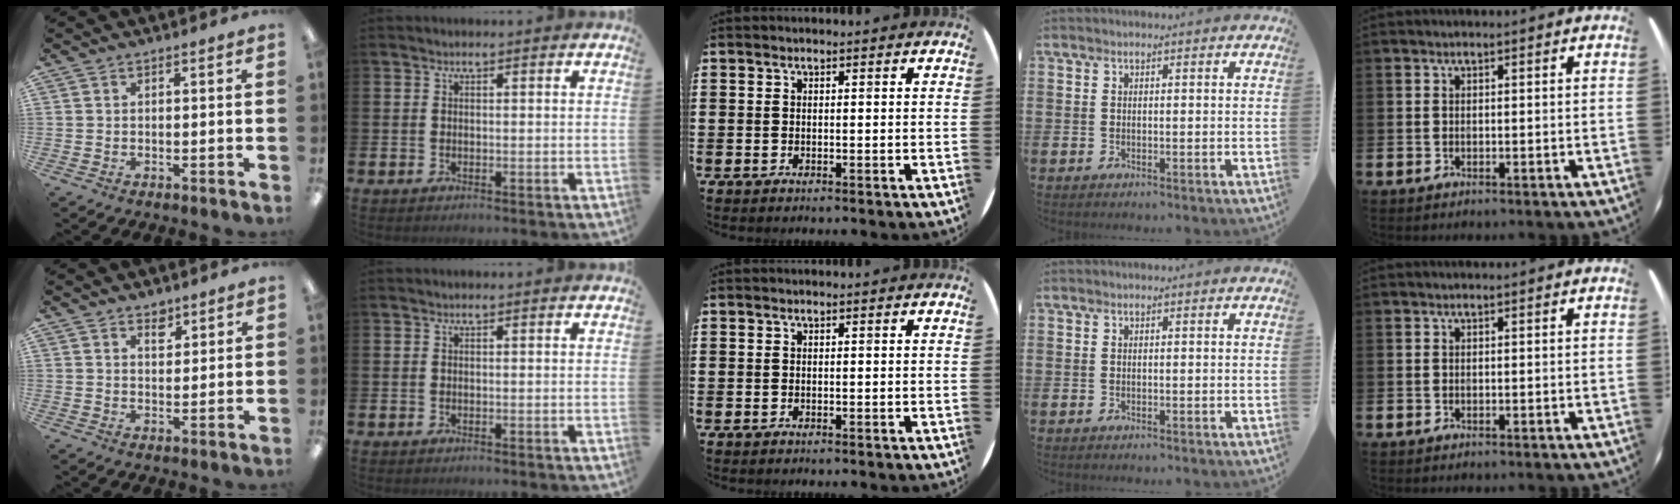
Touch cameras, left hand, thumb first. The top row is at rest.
{"thumb": {"total": 3.4, "force": [2.6, 1.7, 1.3], "torque": [0.003, -0.020, 0.042]}}